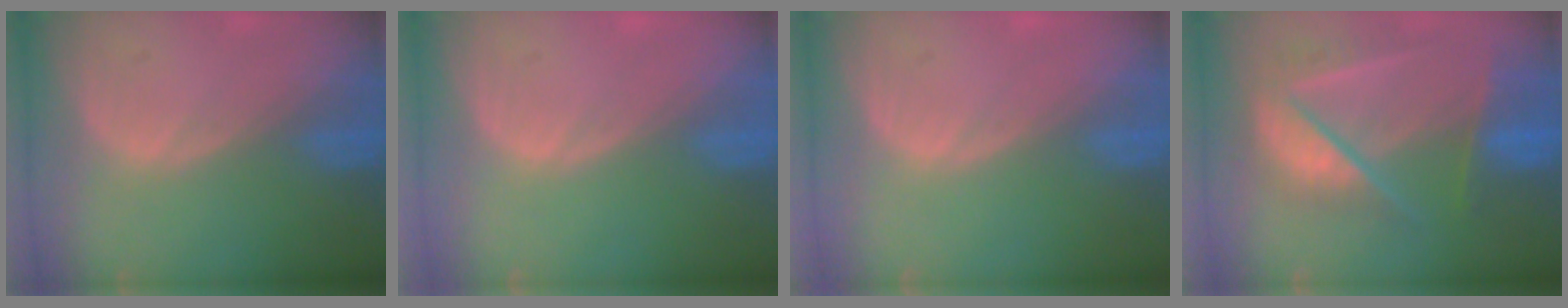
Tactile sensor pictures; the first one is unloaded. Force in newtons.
{"total": 0.0}
{"total": 0.0}
{"total": 9.7, "press": 8.2, "slide": 5.1}